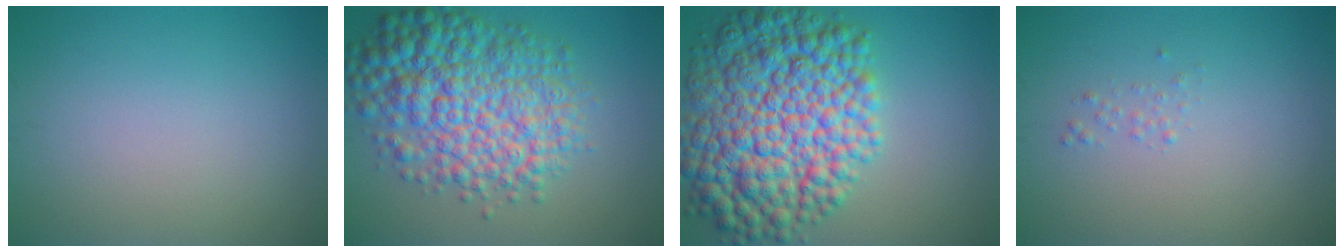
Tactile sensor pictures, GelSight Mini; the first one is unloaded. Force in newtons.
{"total": 9.8, "press": 9.8, "slide": 0.2}
{"total": 13.7, "press": 13.7, "slide": 0.1}
{"total": 0.6, "press": 0.6, "slide": 0.0}